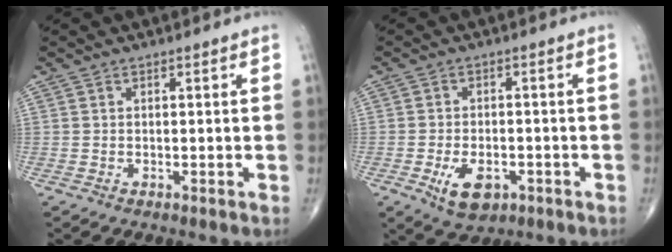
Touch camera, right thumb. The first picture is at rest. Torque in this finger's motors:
{"motor_torque": [-0.01, 0.25, 0.26, 0.35, 0.05]}